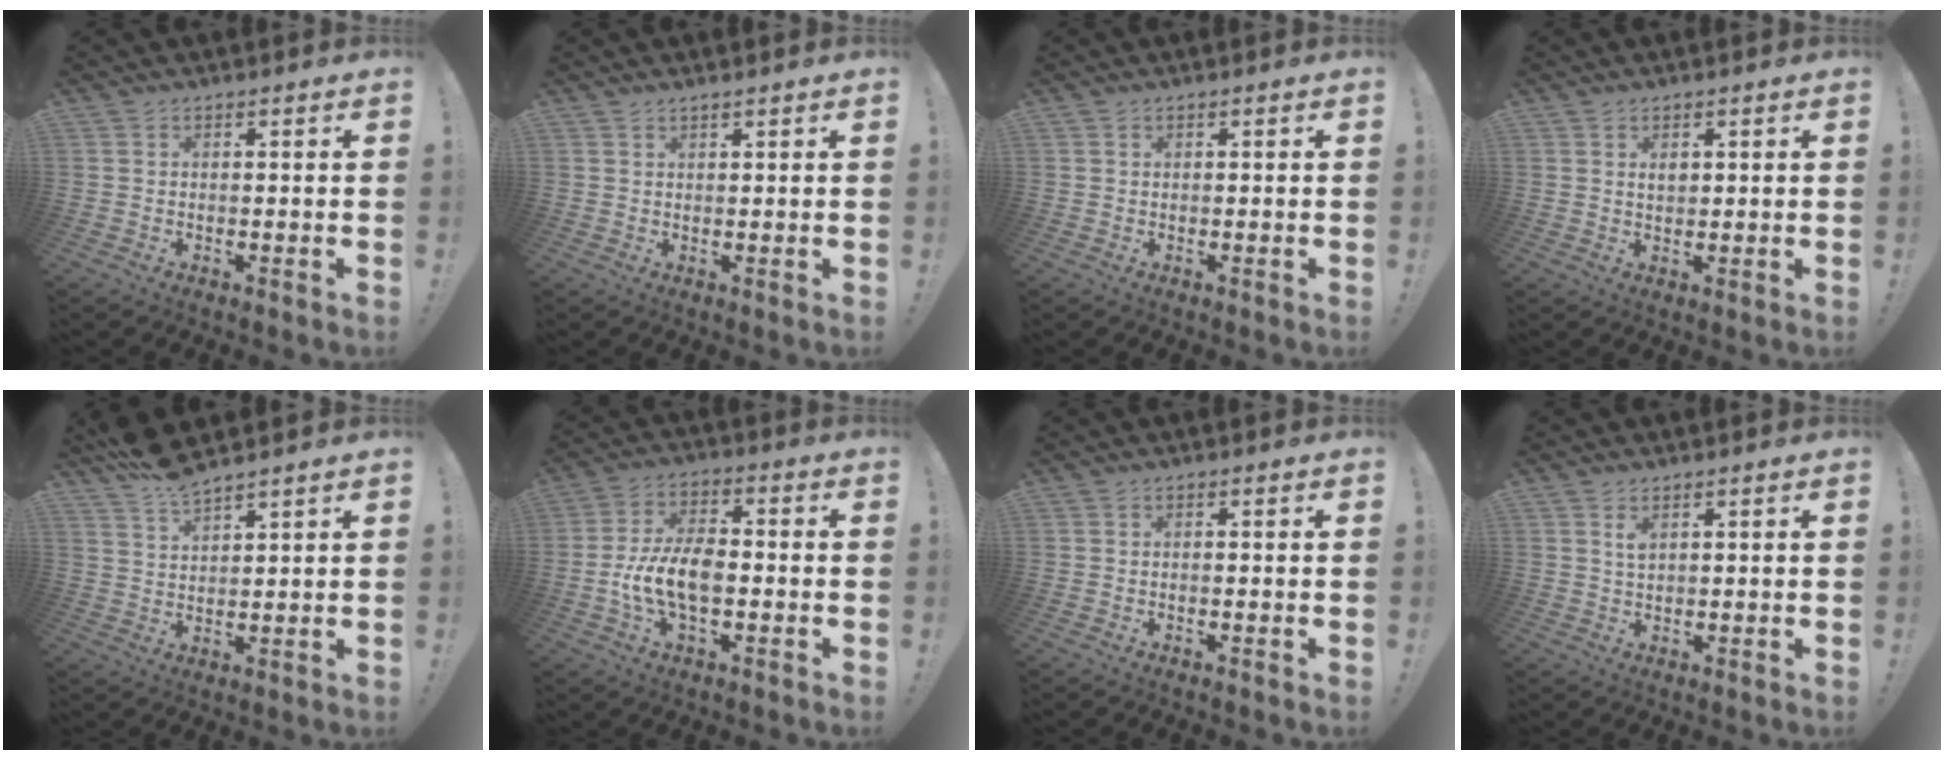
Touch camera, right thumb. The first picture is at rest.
{"total": 1.3, "force": [1.2, 0.2, 0.2], "torque": [0.004, -0.005, 0.022]}
{"total": 0.7, "force": [0.6, 0.4, 0.1], "torque": [-0.001, 0.000, 0.012]}
{"total": 2.4, "force": [1.2, 1.7, 1.3], "torque": [-0.010, -0.005, 0.017]}
{"total": 6.3, "force": [5.8, 0.9, 2.2], "torque": [-0.049, -0.032, 0.107]}
{"total": 12.1, "force": [-2.6, 6.5, 9.9], "torque": [-0.187, 0.004, -0.047]}
{"total": 0.0}
{"total": 2.6, "force": [1.5, 1.6, 1.4], "torque": [-0.014, -0.008, 0.023]}